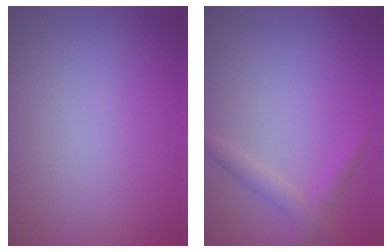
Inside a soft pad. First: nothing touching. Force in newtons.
{"total": 1.9, "press": 1.9, "slide": 0.2}